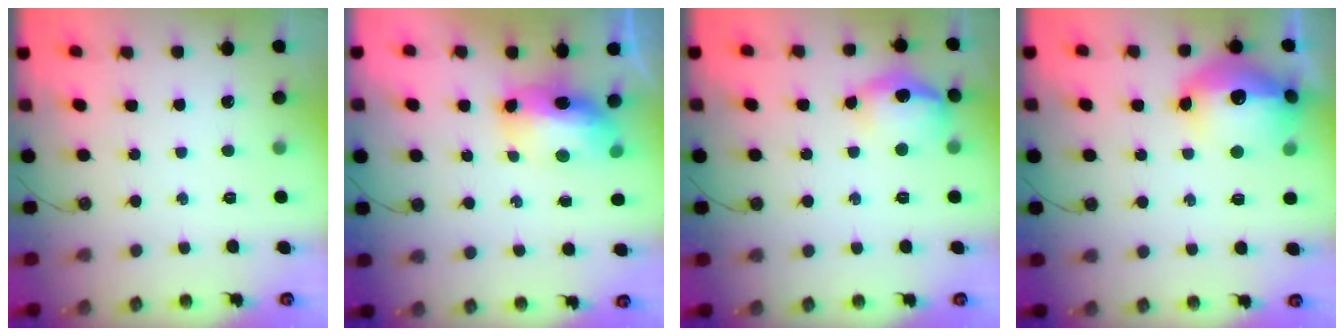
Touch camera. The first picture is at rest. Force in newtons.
{"total": 10.8, "press": 10.7, "slide": 1.1}
{"total": 15.0, "press": 14.9, "slide": 1.2}
{"total": 18.4, "press": 18.4, "slide": 1.4}